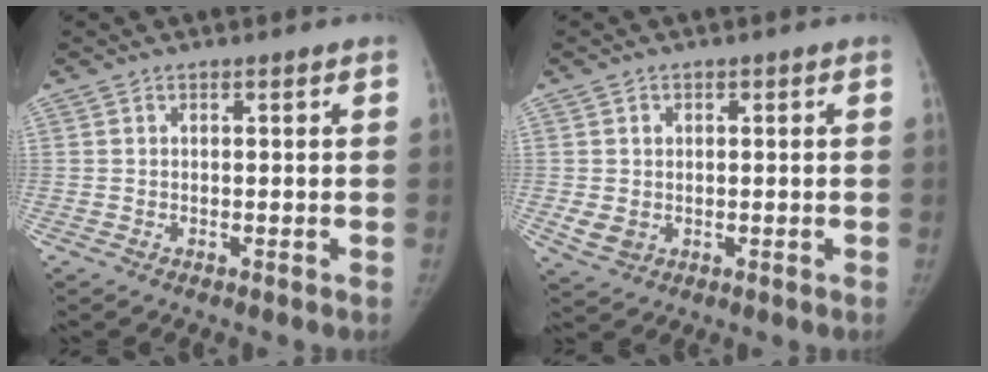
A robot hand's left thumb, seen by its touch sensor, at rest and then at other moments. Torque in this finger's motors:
{"motor_torque": [0.09, 0.89, 0.39, -0.53, 0.17]}